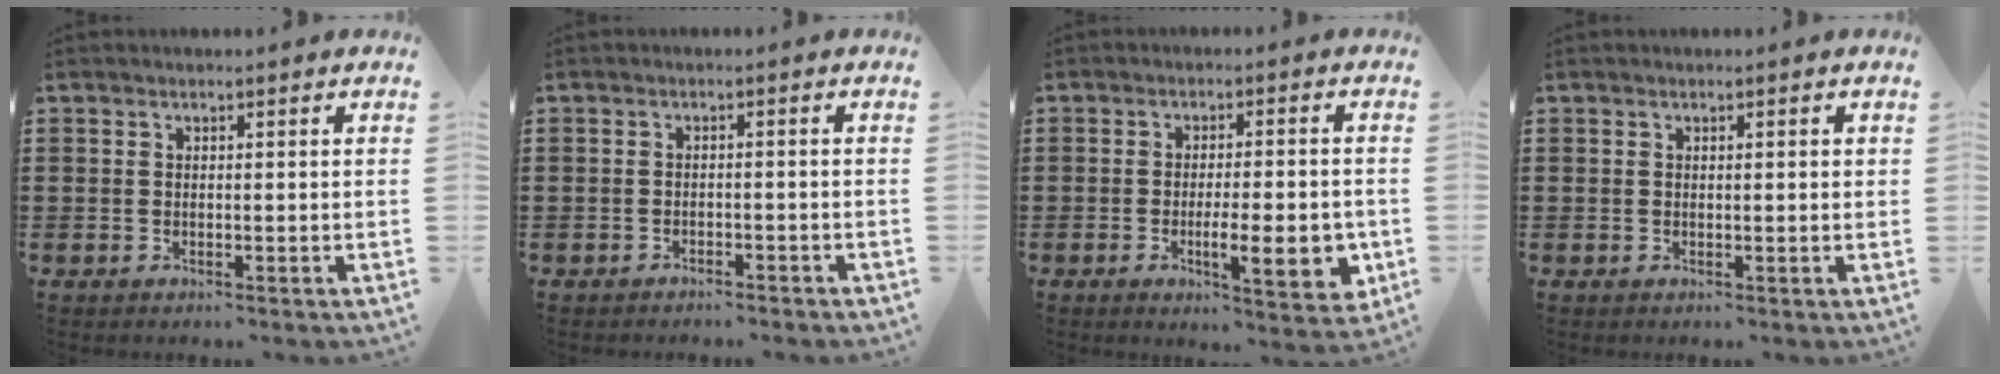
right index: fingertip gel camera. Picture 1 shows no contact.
{"total": 1.4, "force": [-1.3, 0.2, 0.2], "torque": [-0.009, 0.001, -0.028]}
{"total": 9.1, "force": [-2.2, 2.4, 8.4], "torque": [-0.117, -0.007, -0.031]}
{"total": 0.6, "force": [0.1, 0.0, 0.6], "torque": [-0.011, 0.000, 0.002]}